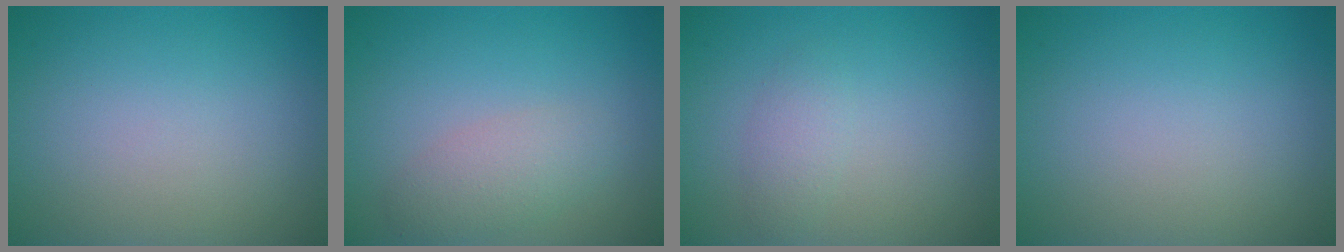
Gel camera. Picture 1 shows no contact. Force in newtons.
{"total": 2.5, "press": 2.5, "slide": 0.1}
{"total": 1.5, "press": 1.5, "slide": 0.1}
{"total": 0.0}